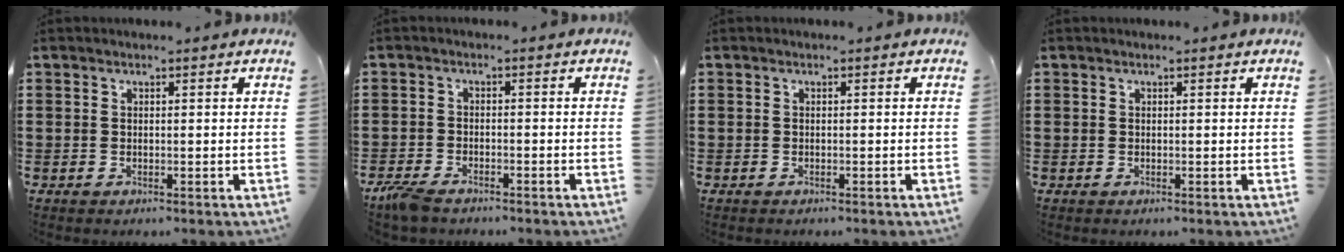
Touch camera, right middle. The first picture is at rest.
{"total": 3.0, "force": [-2.5, 0.9, 1.3], "torque": [-0.045, -0.004, -0.056]}
{"total": 0.0}
{"total": 0.0}